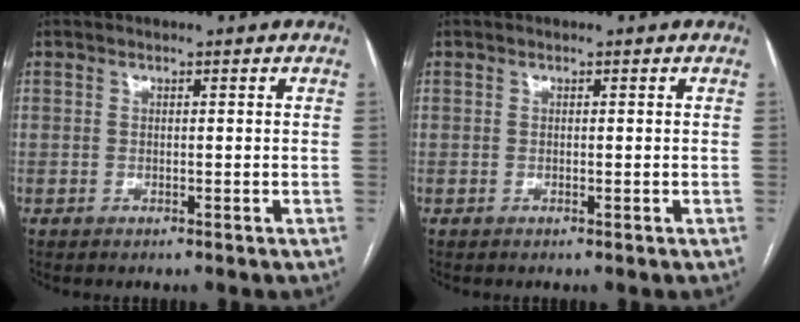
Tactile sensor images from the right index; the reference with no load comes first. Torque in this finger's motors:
{"motor_torque": [0.00, 0.00, 0.00, 0.00]}